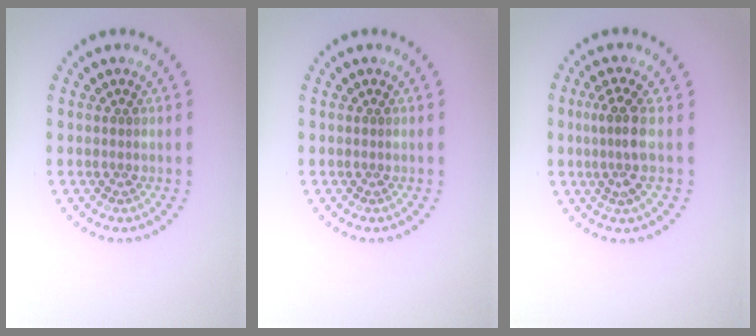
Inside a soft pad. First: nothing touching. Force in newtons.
{"total": 0.0}
{"total": 2.7, "press": 2.1, "slide": 1.6}